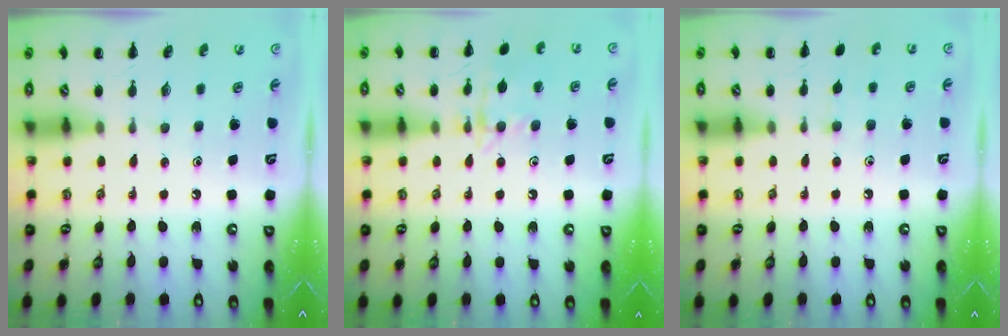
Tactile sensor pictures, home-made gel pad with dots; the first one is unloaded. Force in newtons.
{"total": 11.2, "press": 11.1, "slide": 0.7}
{"total": 4.3, "press": 4.0, "slide": 1.7}